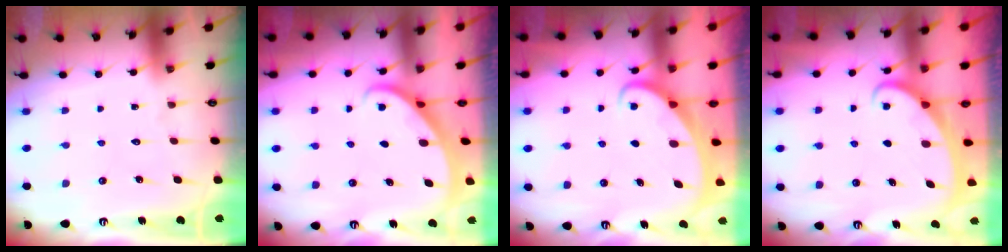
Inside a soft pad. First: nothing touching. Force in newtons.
{"total": 2.3, "press": 2.3, "slide": 0.1}
{"total": 2.1, "press": 2.1, "slide": 0.2}
{"total": 2.3, "press": 2.2, "slide": 0.3}